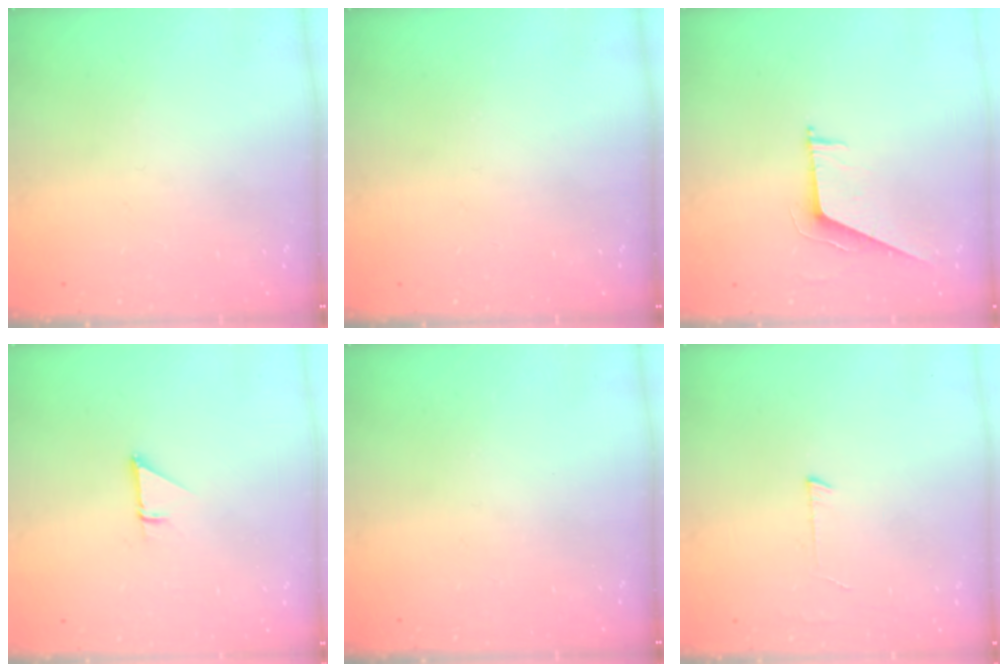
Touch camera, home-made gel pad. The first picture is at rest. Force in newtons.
{"total": 0.0}
{"total": 6.5, "press": 6.5, "slide": 0.2}
{"total": 0.9, "press": 0.9, "slide": 0.1}
{"total": 0.0}
{"total": 3.0, "press": 3.0, "slide": 0.3}